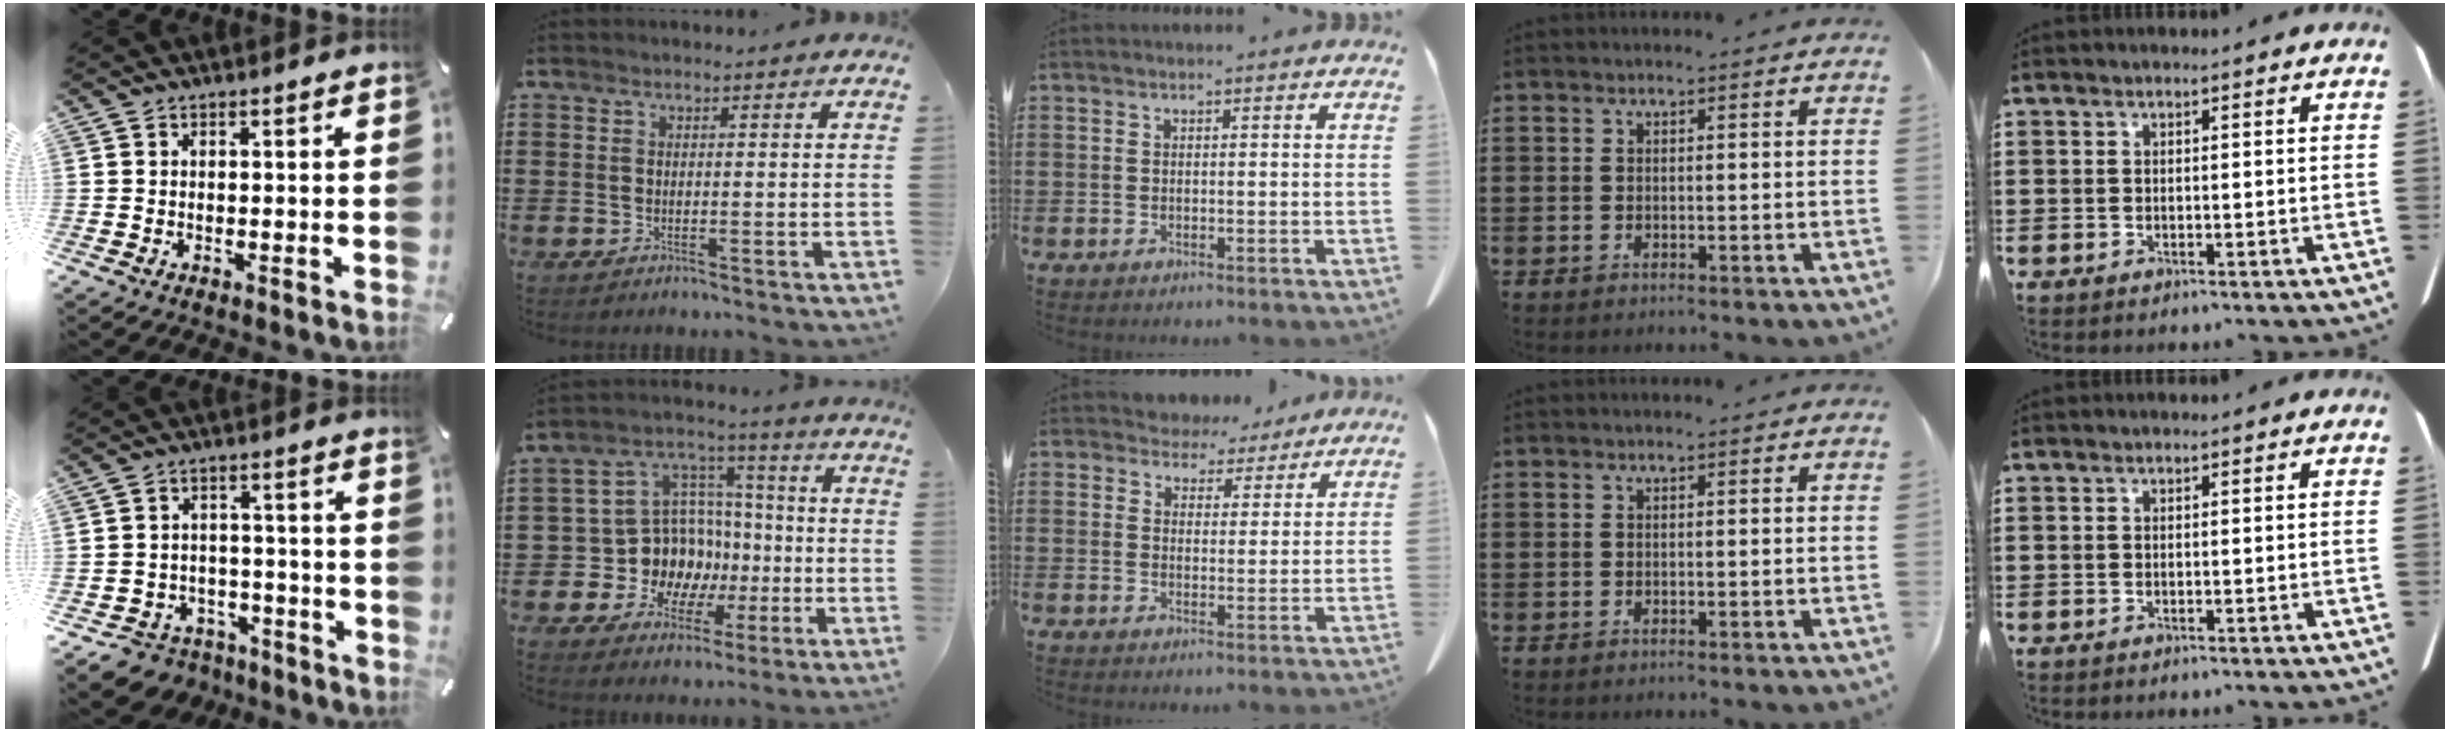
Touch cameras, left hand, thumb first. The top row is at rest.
{"thumb": {"total": 6.6, "force": [-4.5, 4.7, 1.4], "torque": [-0.029, 0.026, -0.084]}, "index": {"total": 12.0, "force": [-2.2, 11.1, 4.1], "torque": [-0.119, 0.000, -0.026]}, "middle": {"total": 4.7, "force": [4.3, 1.7, 0.1], "torque": [-0.021, -0.016, 0.082]}}